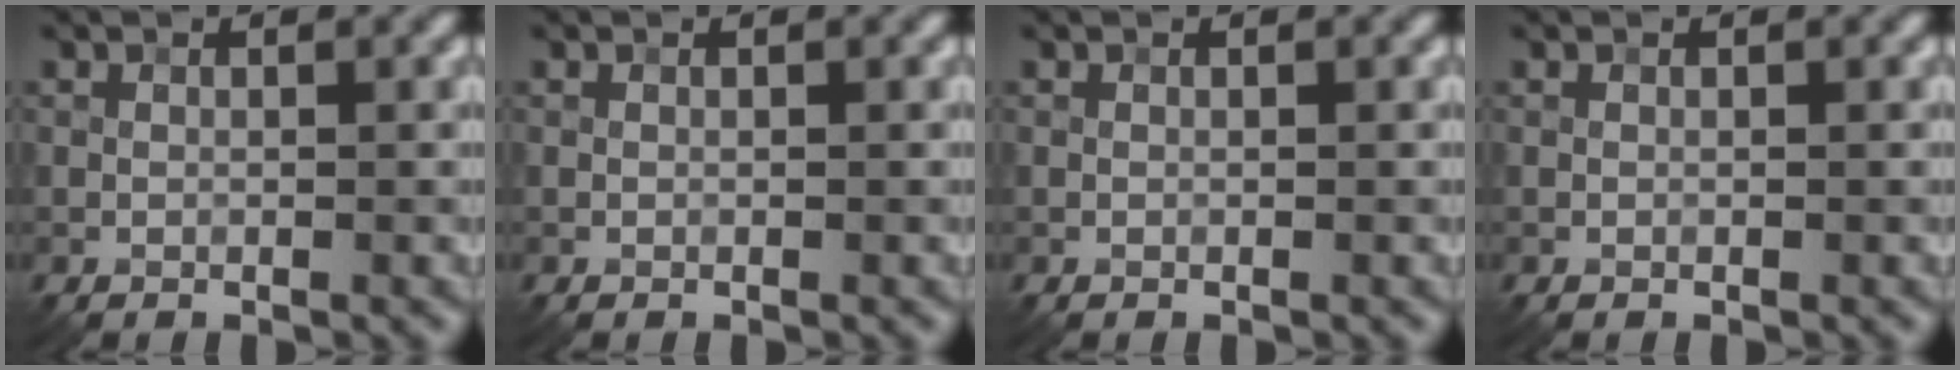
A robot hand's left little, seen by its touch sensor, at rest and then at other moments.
{"total": 0.0}
{"total": 0.0}
{"total": 0.0}